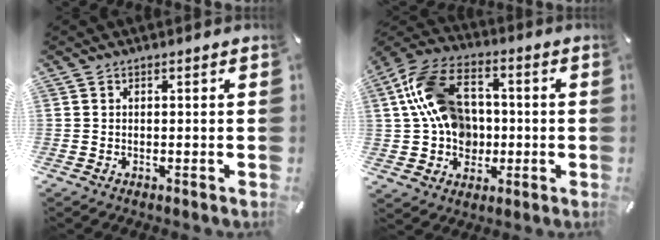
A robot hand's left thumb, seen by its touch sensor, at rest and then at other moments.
{"total": 16.2, "force": [1.6, 12.9, 9.7], "torque": [-0.220, 0.011, 0.036]}